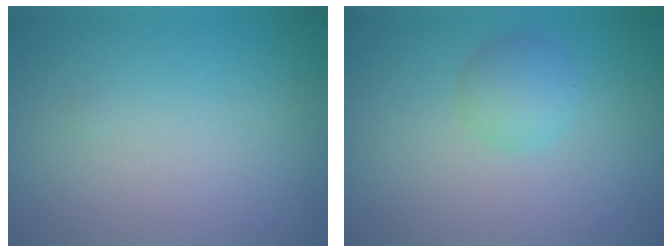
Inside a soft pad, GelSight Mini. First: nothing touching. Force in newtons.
{"total": 2.1, "press": 2.1, "slide": 0.1}